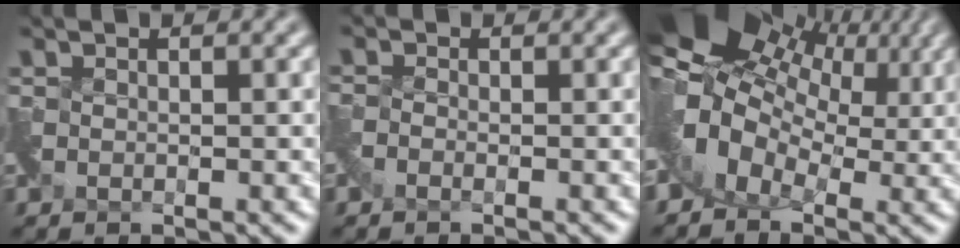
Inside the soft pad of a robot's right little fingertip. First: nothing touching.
{"total": 1.1, "force": [-1.0, -0.2, -0.4], "torque": [0.006, -0.002, -0.025]}
{"total": 9.5, "force": [3.1, 6.1, 6.6], "torque": [-0.111, 0.010, 0.057]}